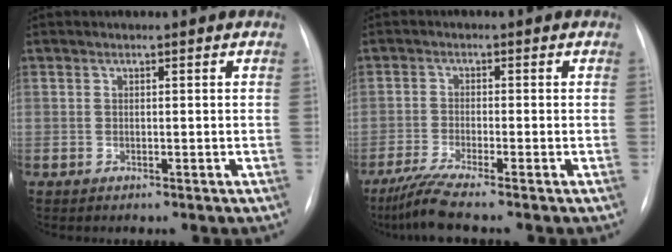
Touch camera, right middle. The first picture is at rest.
{"total": 4.3, "force": [-3.5, -1.1, 2.3], "torque": [-0.055, -0.020, -0.076]}